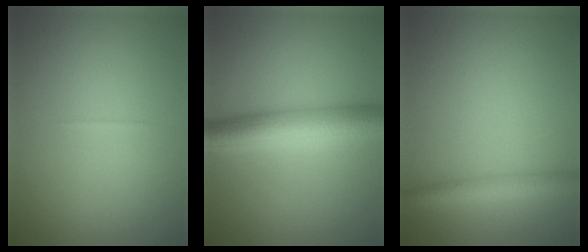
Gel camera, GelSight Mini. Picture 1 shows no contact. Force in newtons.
{"total": 6.5, "press": 6.5, "slide": 0.1}
{"total": 2.9, "press": 2.9, "slide": 0.1}